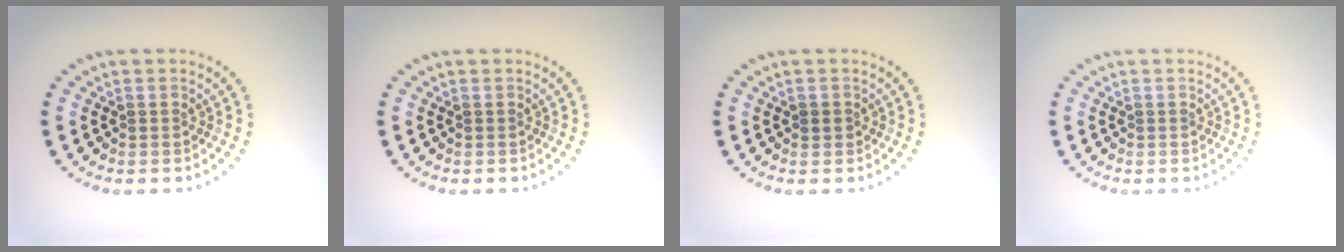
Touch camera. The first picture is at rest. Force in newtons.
{"total": 0.0}
{"total": 0.9, "press": 0.8, "slide": 0.5}
{"total": 0.0}